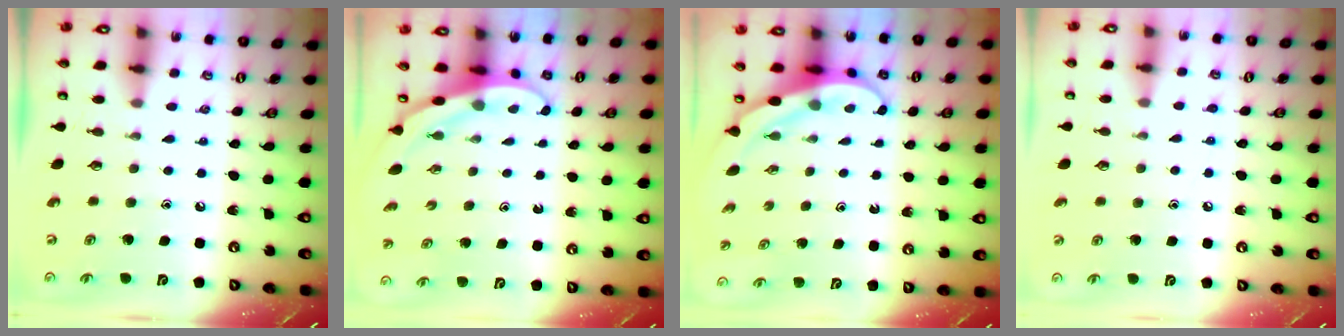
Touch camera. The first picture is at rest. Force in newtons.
{"total": 3.0, "press": 3.0, "slide": 0.1}
{"total": 4.4, "press": 4.4, "slide": 0.5}
{"total": 4.4, "press": 4.3, "slide": 0.6}